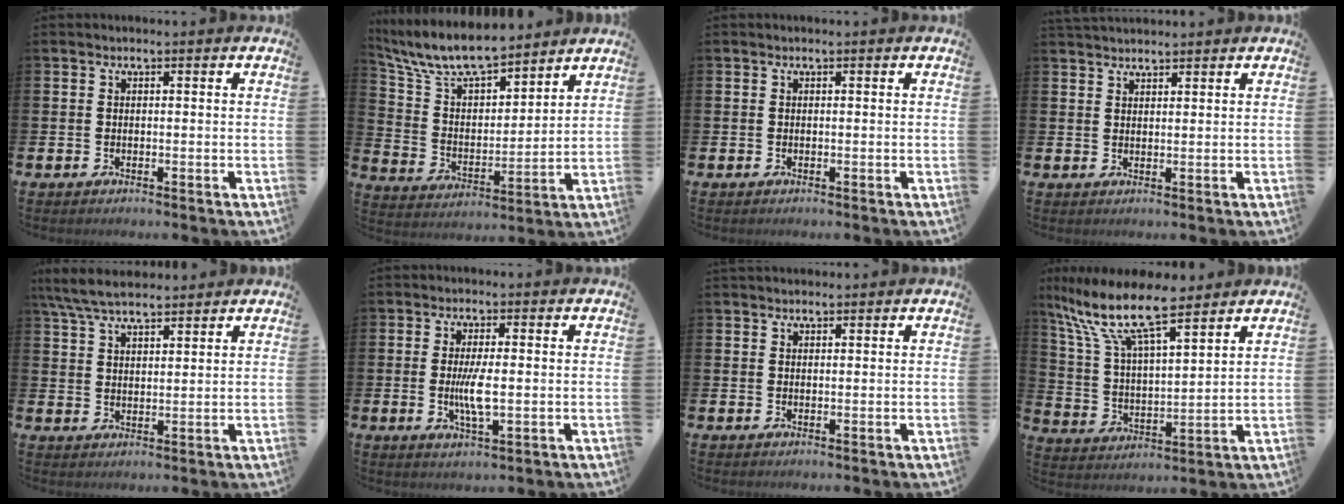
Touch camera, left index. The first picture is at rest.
{"total": 9.1, "force": [8.4, 2.0, 2.9], "torque": [-0.097, -0.052, 0.151]}
{"total": 0.0}
{"total": 2.2, "force": [2.1, 0.5, 0.2], "torque": [-0.004, -0.007, 0.039]}
{"total": 6.4, "force": [5.9, 1.2, 2.2], "torque": [-0.063, -0.018, 0.110]}
{"total": 4.3, "force": [-0.1, 1.1, 4.1], "torque": [-0.070, 0.000, -0.004]}
{"total": 1.4, "force": [1.3, 0.5, 0.1], "torque": [0.007, -0.001, 0.023]}
{"total": 12.0, "force": [9.8, 3.0, 6.2], "torque": [-0.160, -0.045, 0.173]}